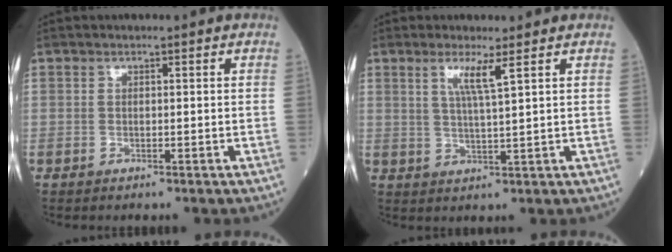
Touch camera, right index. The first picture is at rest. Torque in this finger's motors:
{"motor_torque": [0.62, 0.57, 0.35, 0.11]}